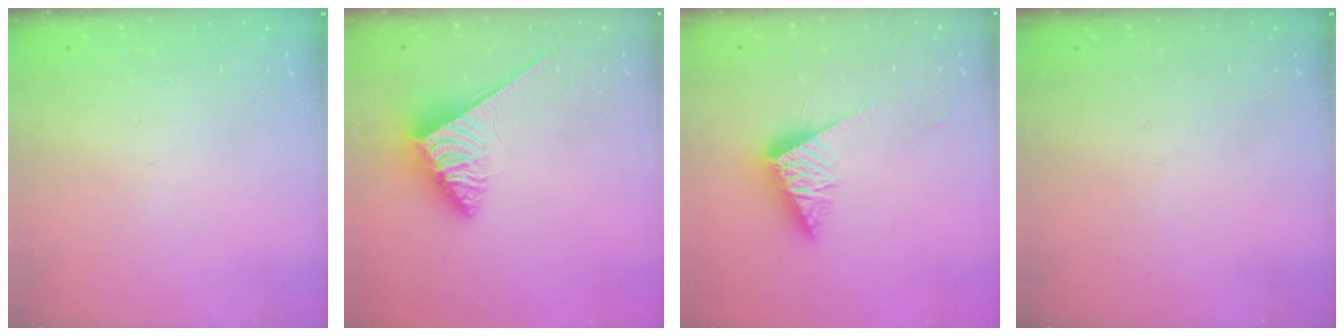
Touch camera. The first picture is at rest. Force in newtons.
{"total": 3.9, "press": 3.9, "slide": 0.5}
{"total": 10.5, "press": 10.5, "slide": 0.4}
{"total": 0.0}